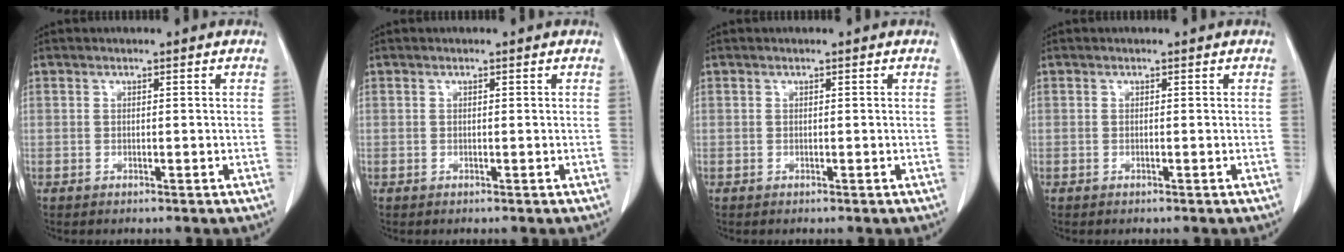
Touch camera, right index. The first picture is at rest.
{"total": 0.0}
{"total": 0.0}
{"total": 0.0}